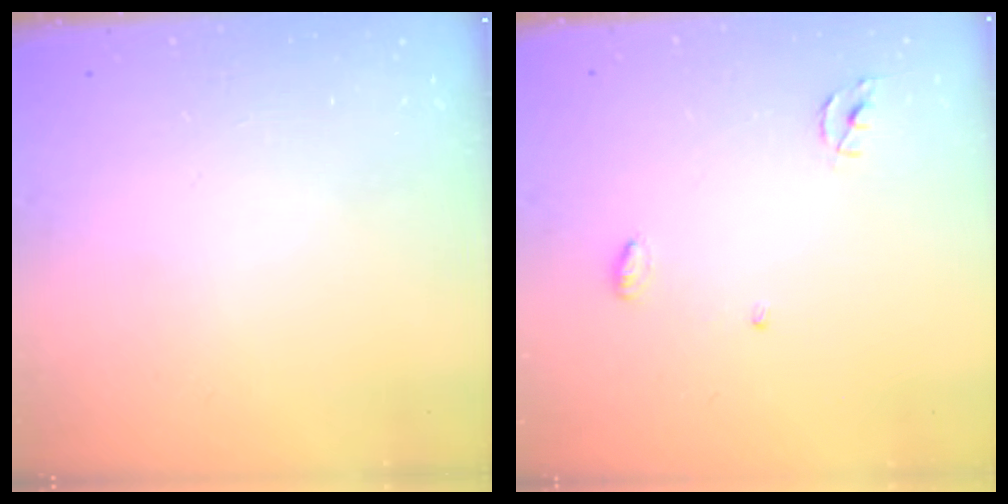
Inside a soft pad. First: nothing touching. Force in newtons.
{"total": 3.9, "press": 3.9, "slide": 0.2}